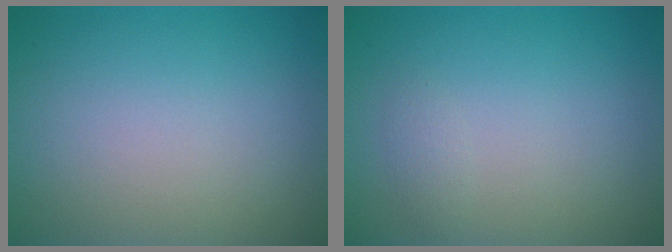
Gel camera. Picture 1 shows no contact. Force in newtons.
{"total": 0.7, "press": 0.7, "slide": 0.1}